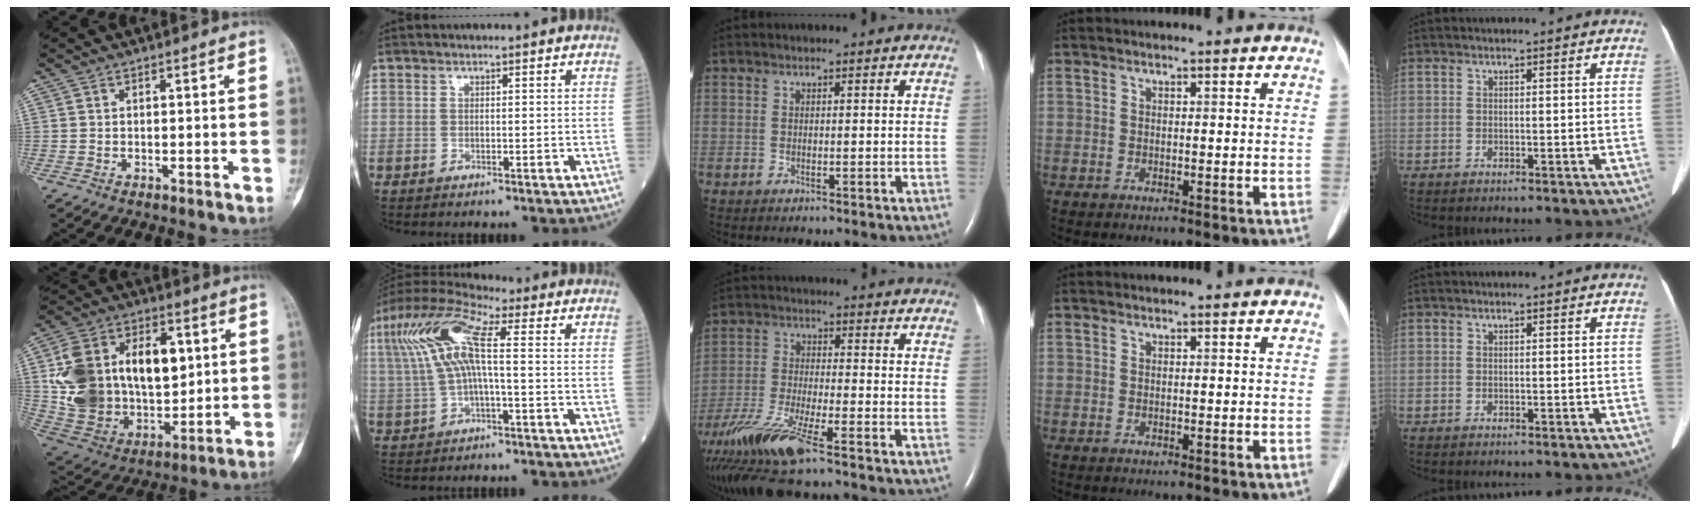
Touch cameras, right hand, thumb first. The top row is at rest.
{"thumb": {"total": 23.6, "force": [4.2, 15.8, 17.0], "torque": [-0.278, 0.000, 0.092]}, "index": {"total": 10.7, "force": [1.6, 2.1, 10.4], "torque": [-0.231, 0.035, 0.028]}, "middle": {"total": 14.1, "force": [-9.8, 1.4, 10.1], "torque": [-0.213, -0.039, -0.181]}}